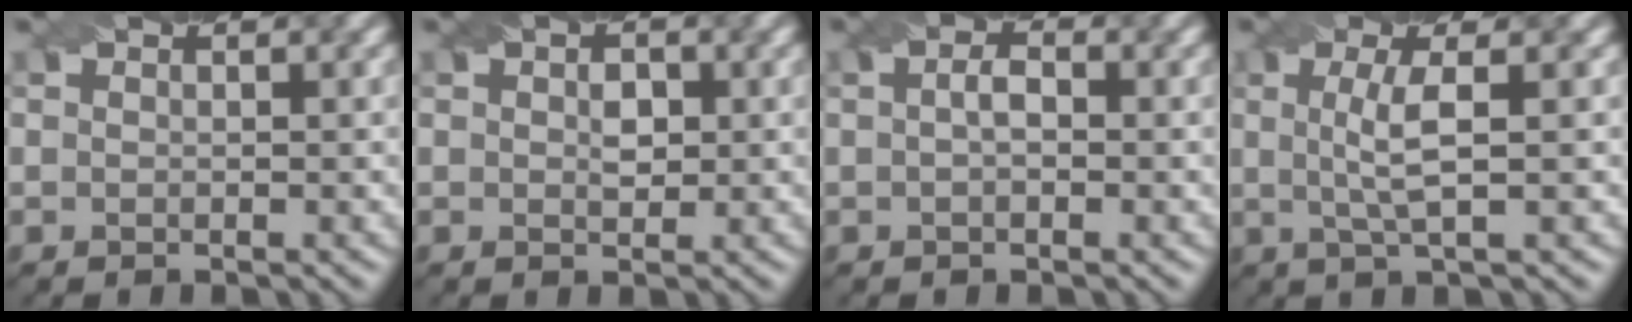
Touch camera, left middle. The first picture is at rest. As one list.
[{"total": 1.7, "force": [0.2, 1.1, 1.3], "torque": [-0.021, 0.000, 0.004]}, {"total": 1.8, "force": [0.1, 0.9, 1.5], "torque": [-0.024, 0.003, -0.003]}, {"total": 3.5, "force": [0.3, 0.8, 3.4], "torque": [-0.066, 0.001, 0.005]}]